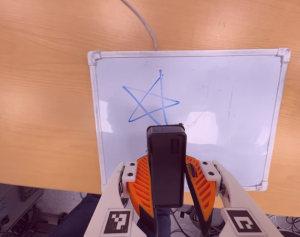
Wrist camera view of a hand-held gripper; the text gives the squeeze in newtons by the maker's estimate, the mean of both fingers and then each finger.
{"total": 5.8, "left": 5.8, "right": 5.9}